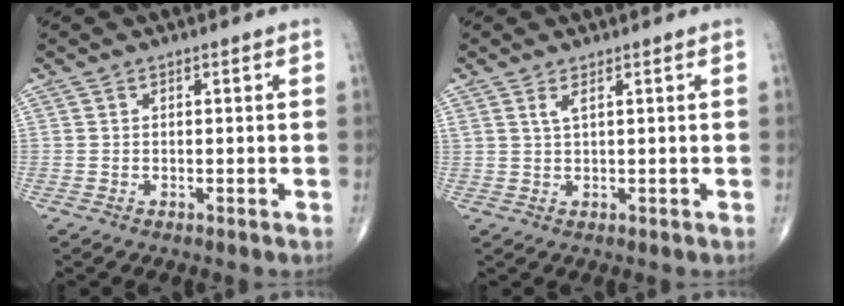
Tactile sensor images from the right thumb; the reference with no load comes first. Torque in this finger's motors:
{"motor_torque": [-0.24, -0.24, 0.17, 0.37, 0.01]}